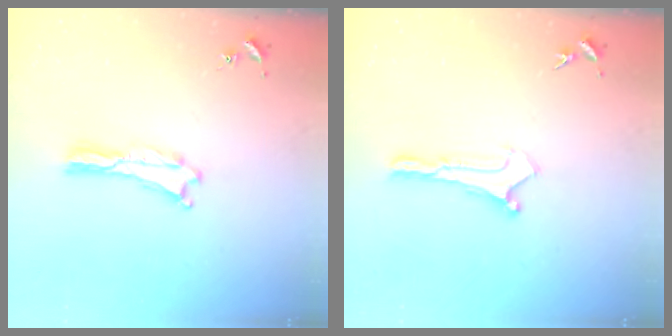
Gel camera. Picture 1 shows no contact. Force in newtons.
{"total": 0.0}